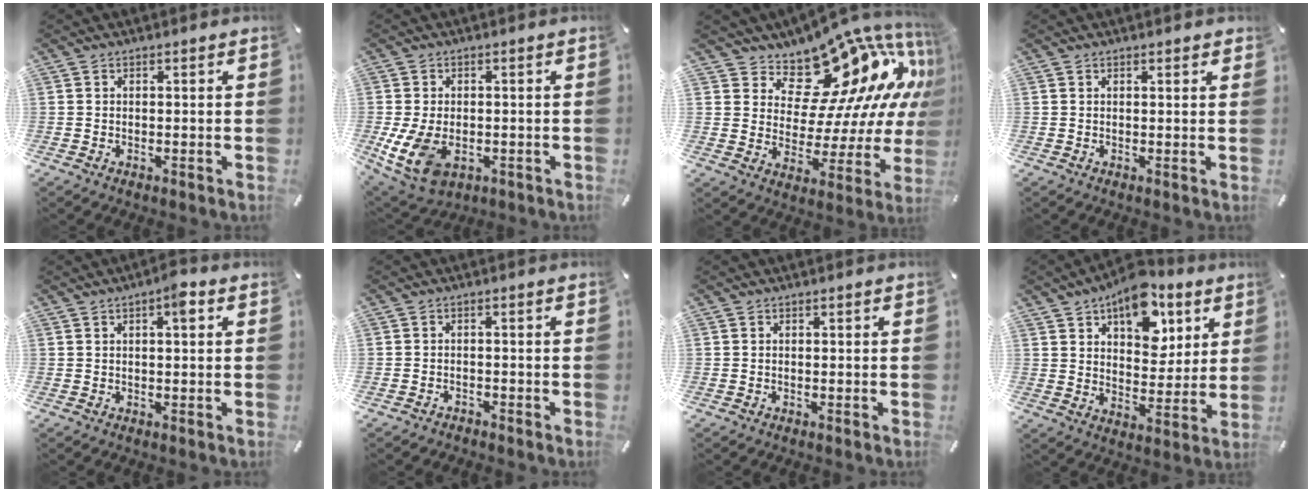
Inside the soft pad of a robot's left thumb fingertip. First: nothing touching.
{"total": 9.6, "force": [-2.6, 6.4, 6.6], "torque": [-0.147, -0.003, -0.045]}
{"total": 17.5, "force": [12.9, 8.4, 8.3], "torque": [-0.107, -0.120, 0.219]}
{"total": 0.6, "force": [0.4, 0.2, 0.4], "torque": [0.001, -0.003, 0.006]}
{"total": 3.8, "force": [1.2, 1.2, 3.4], "torque": [-0.045, -0.003, 0.013]}
{"total": 1.5, "force": [-1.4, 0.5, 0.0], "torque": [-0.001, 0.008, -0.031]}
{"total": 0.0}
{"total": 13.3, "force": [8.2, 8.2, 6.5], "torque": [-0.084, -0.045, 0.145]}